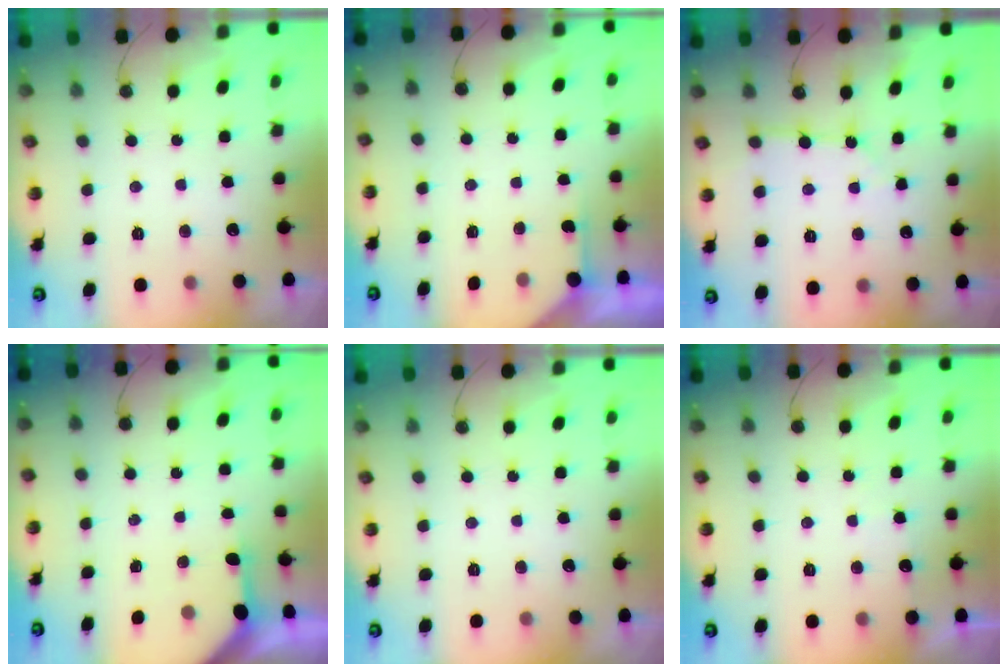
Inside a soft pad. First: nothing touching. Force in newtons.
{"total": 2.7, "press": 2.7, "slide": 0.3}
{"total": 3.9, "press": 3.9, "slide": 0.3}
{"total": 2.9, "press": 2.9, "slide": 0.3}
{"total": 0.0}
{"total": 4.8, "press": 4.8, "slide": 0.6}